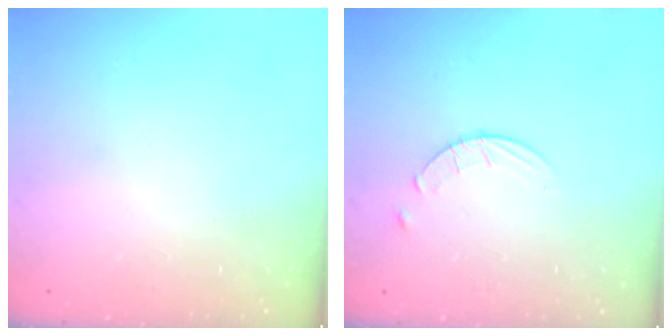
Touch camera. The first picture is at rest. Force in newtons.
{"total": 5.6, "press": 5.5, "slide": 0.7}